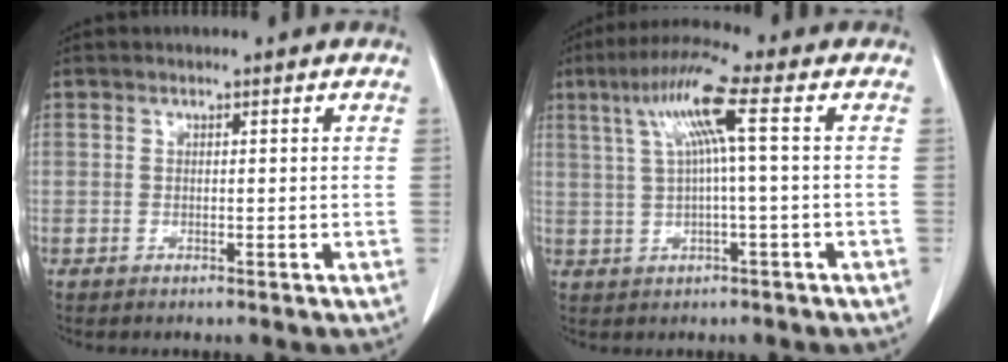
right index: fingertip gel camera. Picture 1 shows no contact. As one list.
[{"total": 8.4, "force": [1.9, -0.3, 8.2], "torque": [-0.158, 0.028, 0.042]}]